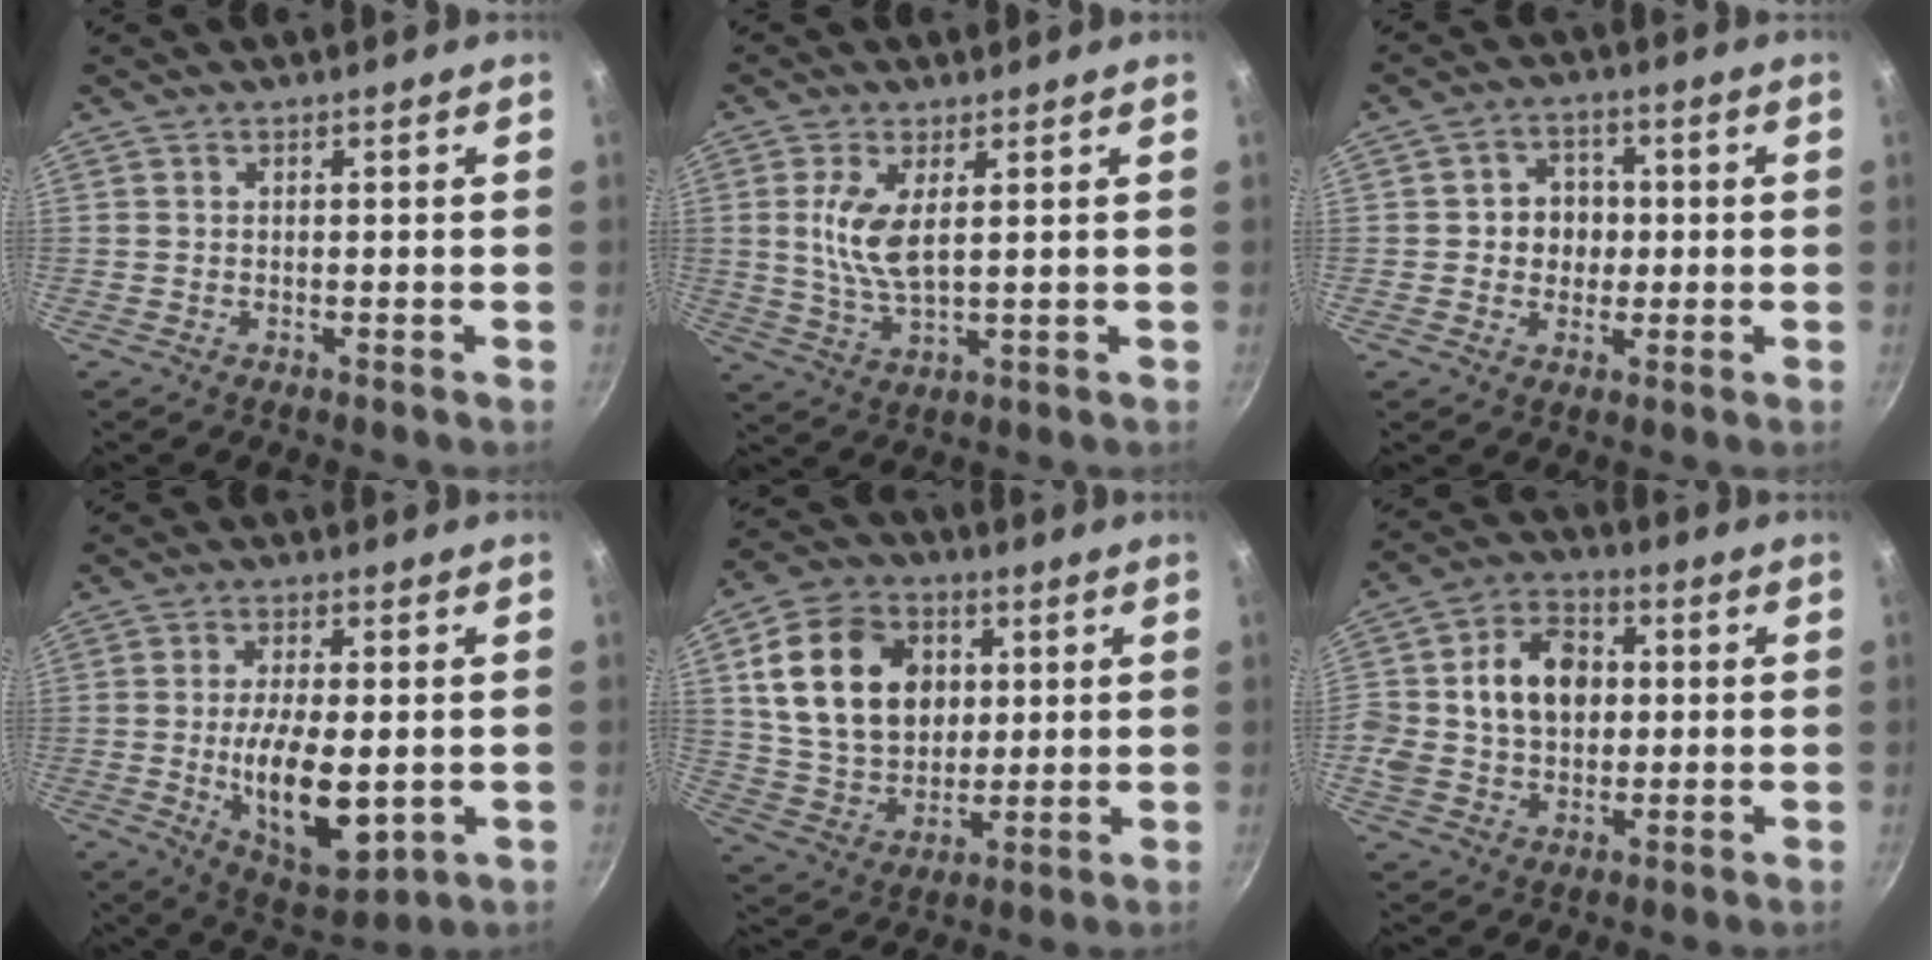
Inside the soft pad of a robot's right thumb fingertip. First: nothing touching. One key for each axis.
{"total": 7.4, "fx": 1.8, "fy": 3.1, "fz": 6.5, "tx": -0.131, "ty": -0.012, "tz": 0.040}
{"total": 6.2, "fx": 0.0, "fy": 5.6, "fz": 2.9, "tx": -0.010, "ty": 0.006, "tz": -0.007}
{"total": 14.1, "fx": -1.7, "fy": 6.2, "fz": 12.6, "tx": -0.205, "ty": -0.007, "tz": -0.015}
{"total": 19.1, "fx": 4.4, "fy": 14.4, "fz": 11.7, "tx": -0.184, "ty": -0.002, "tz": 0.082}
{"total": 15.1, "fx": 1.6, "fy": 11.5, "fz": 9.6, "tx": -0.152, "ty": 0.022, "tz": 0.016}